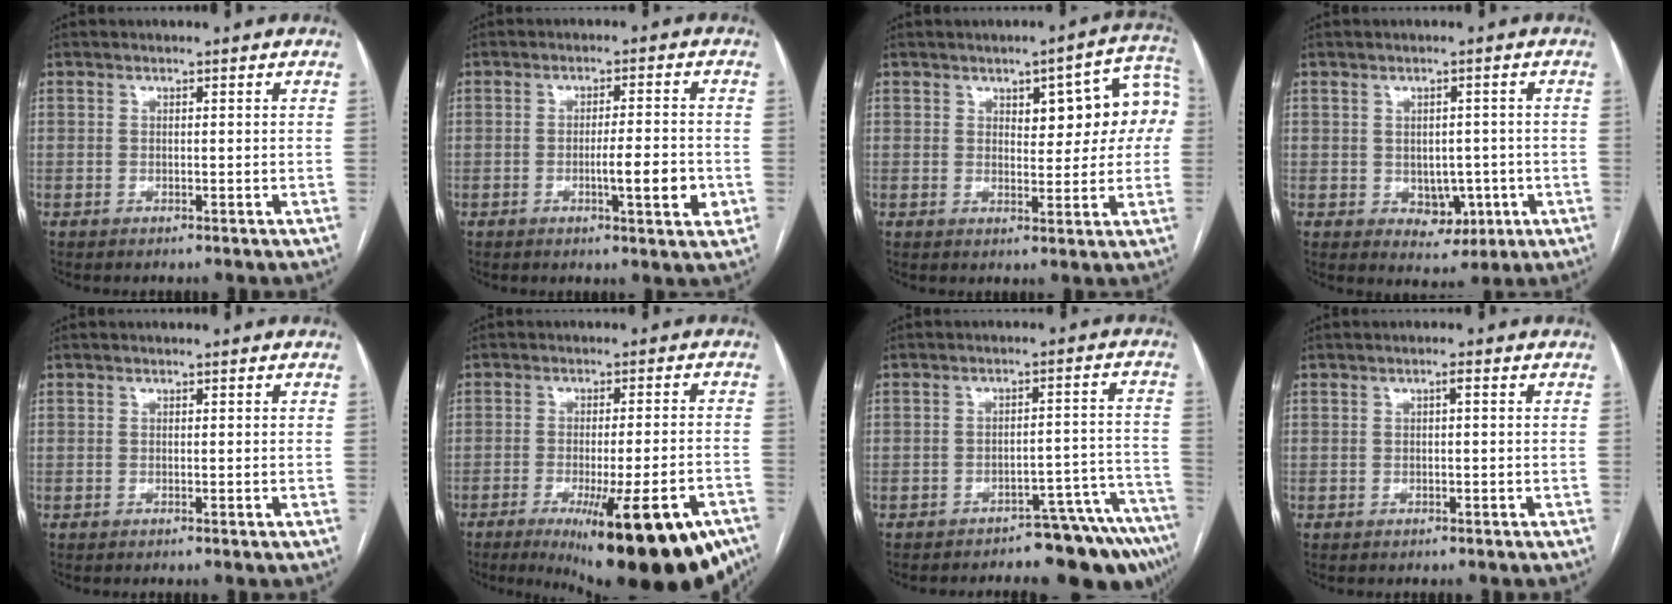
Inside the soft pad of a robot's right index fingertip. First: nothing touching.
{"total": 6.5, "force": [-1.7, 0.6, 6.2], "torque": [-0.093, -0.005, -0.021]}
{"total": 10.0, "force": [2.2, 3.4, 9.1], "torque": [-0.106, 0.033, 0.031]}
{"total": 5.0, "force": [-1.0, 3.5, 3.3], "torque": [-0.036, 0.003, 0.001]}
{"total": 0.0}
{"total": 21.6, "force": [-14.9, 3.6, 15.3], "torque": [-0.137, -0.013, -0.197]}
{"total": 13.2, "force": [-12.3, 2.1, 4.4], "torque": [0.008, 0.048, -0.148]}
{"total": 0.7, "force": [0.1, 0.0, 0.7], "torque": [-0.012, 0.002, 0.001]}